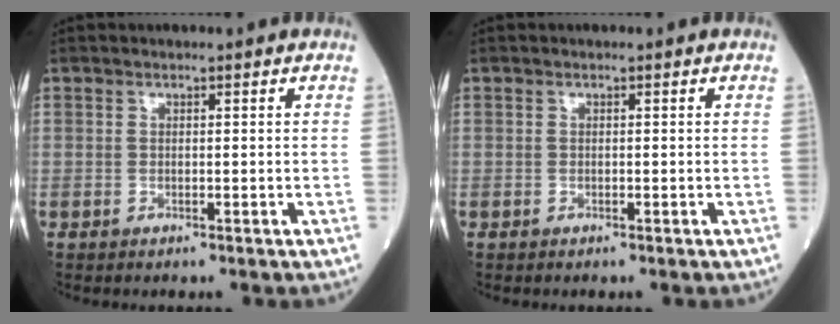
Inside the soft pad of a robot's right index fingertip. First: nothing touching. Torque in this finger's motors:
{"motor_torque": [-0.03, -0.02, 0.00, 0.00]}